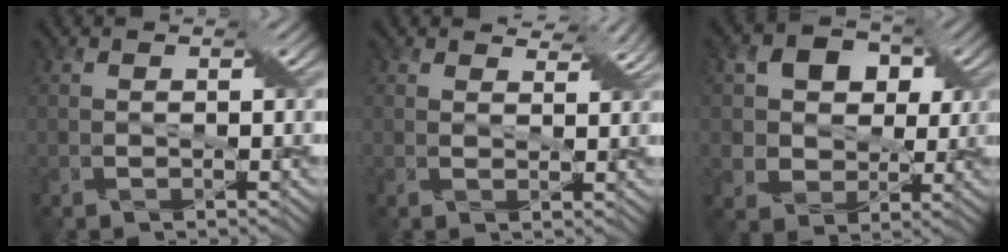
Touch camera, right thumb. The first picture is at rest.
{"total": 3.6, "force": [2.9, 1.4, 1.5], "torque": [-0.033, 0.001, 0.044]}
{"total": 8.9, "force": [2.6, 7.4, 4.2], "torque": [-0.102, 0.015, 0.040]}